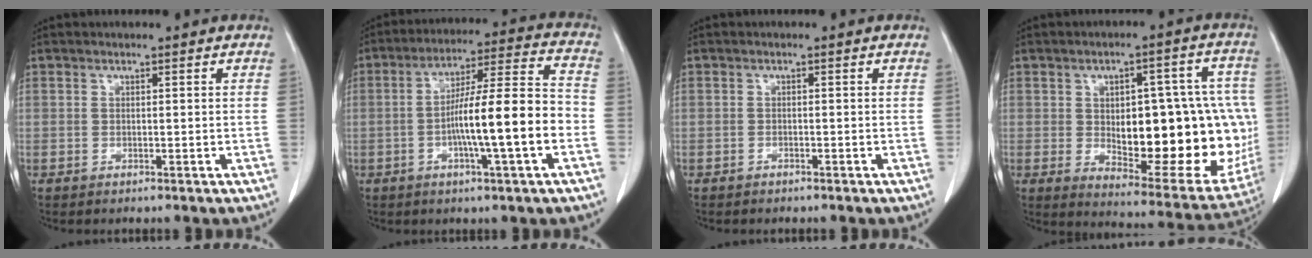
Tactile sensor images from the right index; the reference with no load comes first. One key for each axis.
{"total": 14.6, "fx": -3.4, "fy": 0.4, "fz": 14.2, "tx": -0.235, "ty": 0.012, "tz": -0.058}
{"total": 0.7, "fx": -0.6, "fy": 0.3, "fz": 0.1, "tx": -0.007, "ty": 0.000, "tz": -0.012}
{"total": 24.3, "fx": -1.3, "fy": 9.3, "fz": 22.4, "tx": -0.243, "ty": 0.018, "tz": 0.016}